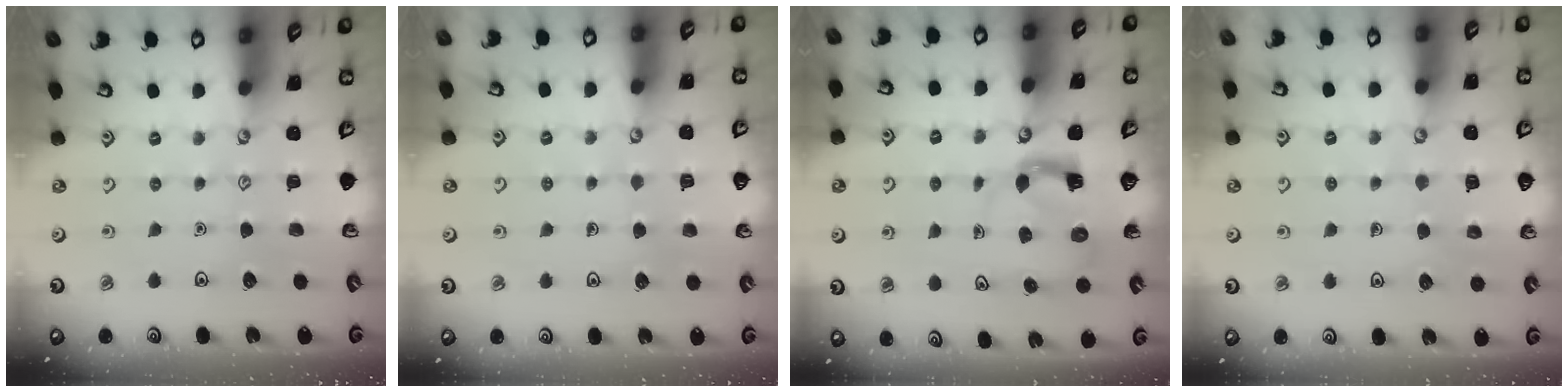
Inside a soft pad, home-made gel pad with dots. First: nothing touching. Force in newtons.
{"total": 3.5, "press": 3.5, "slide": 0.3}
{"total": 3.9, "press": 3.8, "slide": 0.7}
{"total": 5.1, "press": 5.0, "slide": 0.4}